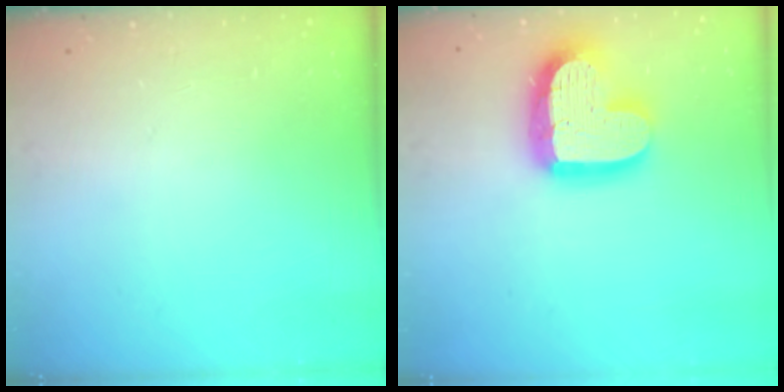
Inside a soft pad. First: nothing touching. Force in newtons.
{"total": 19.6, "press": 19.6, "slide": 1.5}